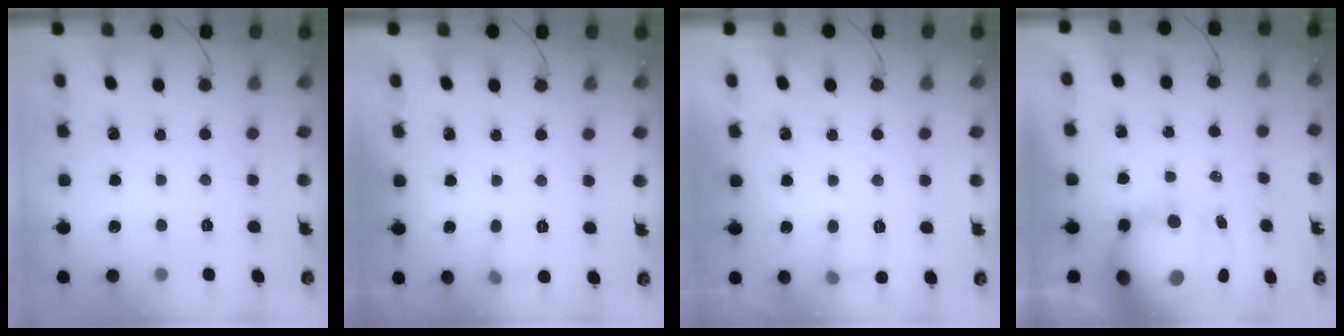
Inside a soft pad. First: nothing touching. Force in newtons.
{"total": 5.7, "press": 5.5, "slide": 1.7}
{"total": 3.8, "press": 3.6, "slide": 1.1}
{"total": 17.1, "press": 16.6, "slide": 4.3}